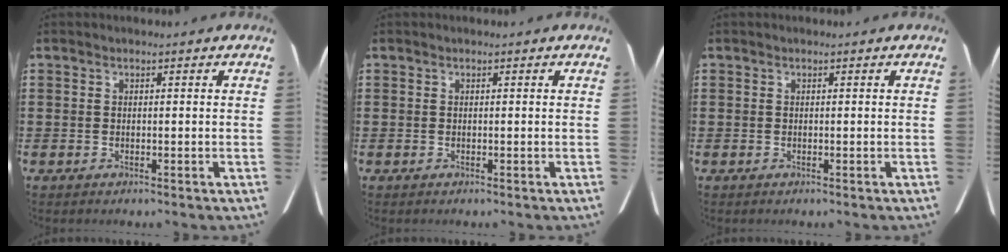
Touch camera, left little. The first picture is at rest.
{"total": 0.0}
{"total": 0.0}